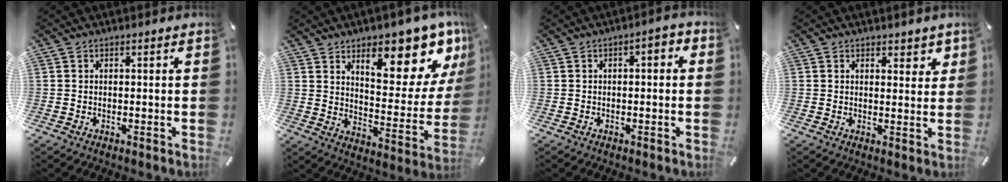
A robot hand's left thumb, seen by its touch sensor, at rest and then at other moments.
{"total": 15.9, "force": [10.8, 6.7, 9.6], "torque": [-0.110, -0.095, 0.173]}
{"total": 3.0, "force": [-0.8, 1.2, 2.6], "torque": [-0.038, 0.008, -0.018]}
{"total": 3.2, "force": [2.3, 1.9, 1.1], "torque": [-0.004, -0.014, 0.036]}